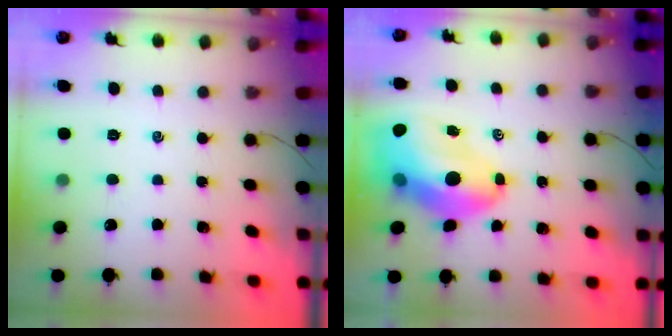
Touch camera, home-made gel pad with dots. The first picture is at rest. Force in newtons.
{"total": 15.9, "press": 15.2, "slide": 4.5}